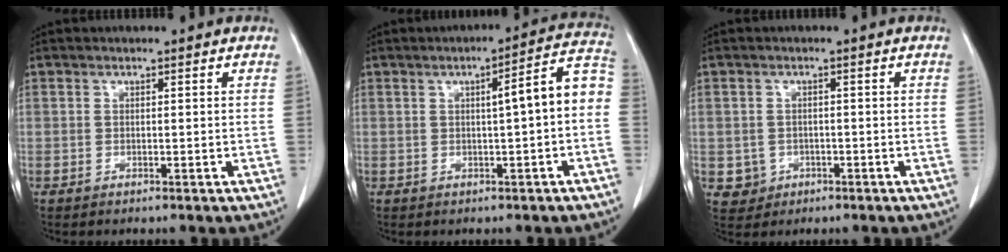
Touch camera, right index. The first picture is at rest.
{"total": 7.8, "force": [0.1, 0.6, 7.8], "torque": [-0.096, 0.026, -0.005]}
{"total": 3.6, "force": [-0.8, 3.5, 0.3], "torque": [0.003, 0.008, -0.005]}